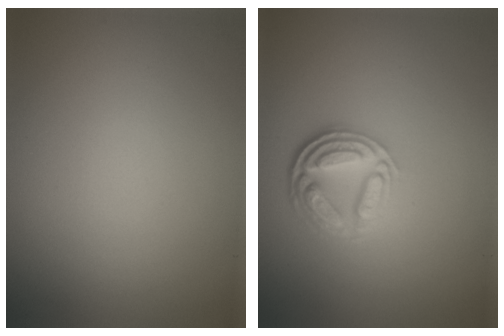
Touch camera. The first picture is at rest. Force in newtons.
{"total": 4.6, "press": 3.5, "slide": 3.0}